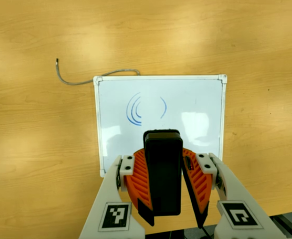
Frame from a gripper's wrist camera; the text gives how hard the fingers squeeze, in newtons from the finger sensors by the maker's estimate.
{"total": 10.4, "left": 9.2, "right": 11.5}